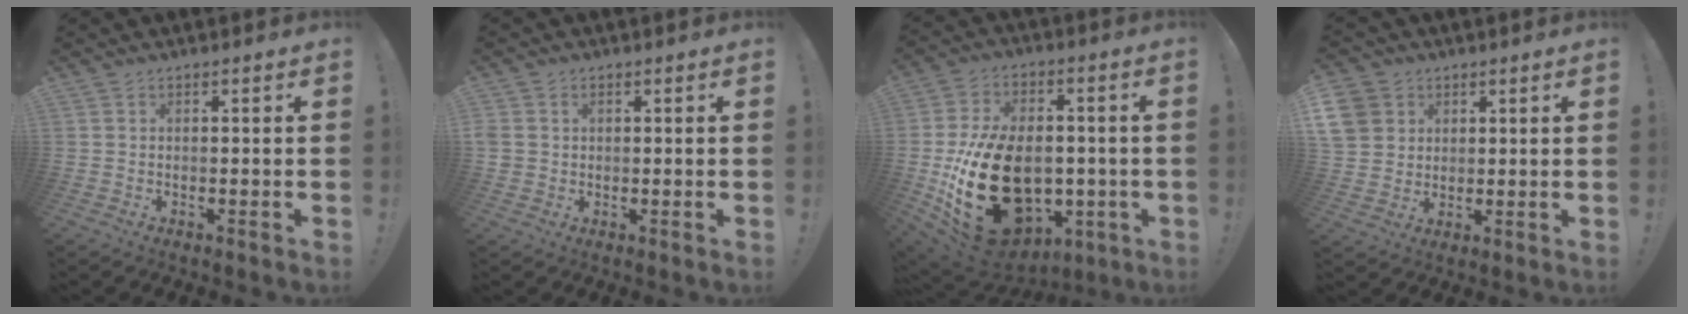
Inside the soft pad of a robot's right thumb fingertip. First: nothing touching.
{"total": 2.7, "force": [0.8, 2.4, 1.0], "torque": [-0.012, -0.001, 0.015]}
{"total": 29.7, "force": [-4.9, 19.8, 21.6], "torque": [-0.397, 0.024, -0.047]}
{"total": 8.7, "force": [3.4, 7.6, 2.6], "torque": [-0.045, -0.015, 0.072]}